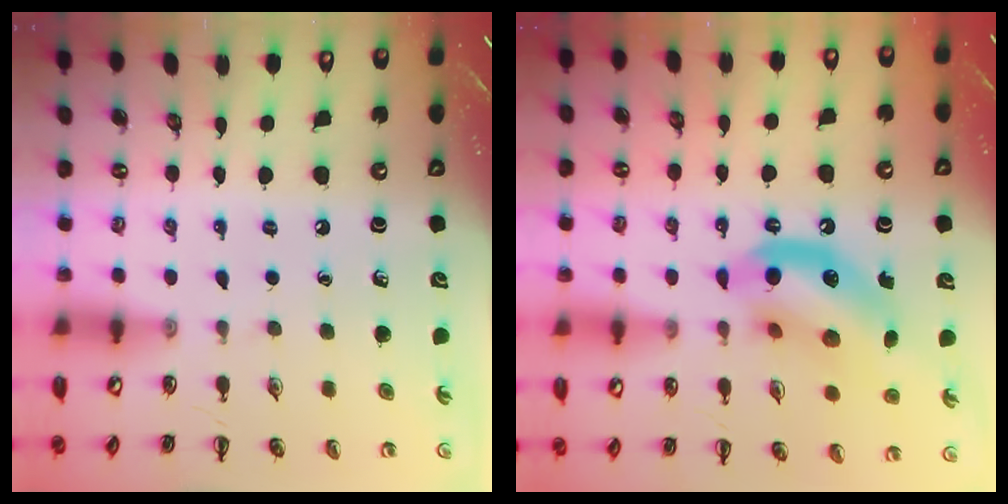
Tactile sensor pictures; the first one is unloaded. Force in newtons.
{"total": 14.8, "press": 14.4, "slide": 3.4}